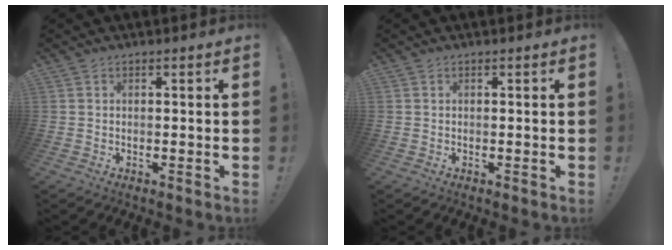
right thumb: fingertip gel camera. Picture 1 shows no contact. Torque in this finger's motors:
{"motor_torque": [0.00, 0.00, 0.00, 0.00, 0.00]}